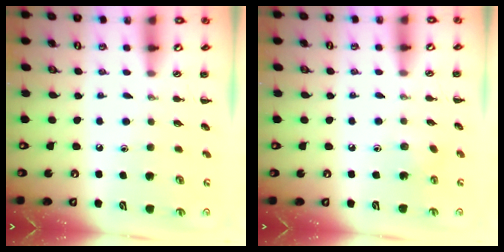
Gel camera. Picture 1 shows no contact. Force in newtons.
{"total": 2.9, "press": 2.8, "slide": 0.9}